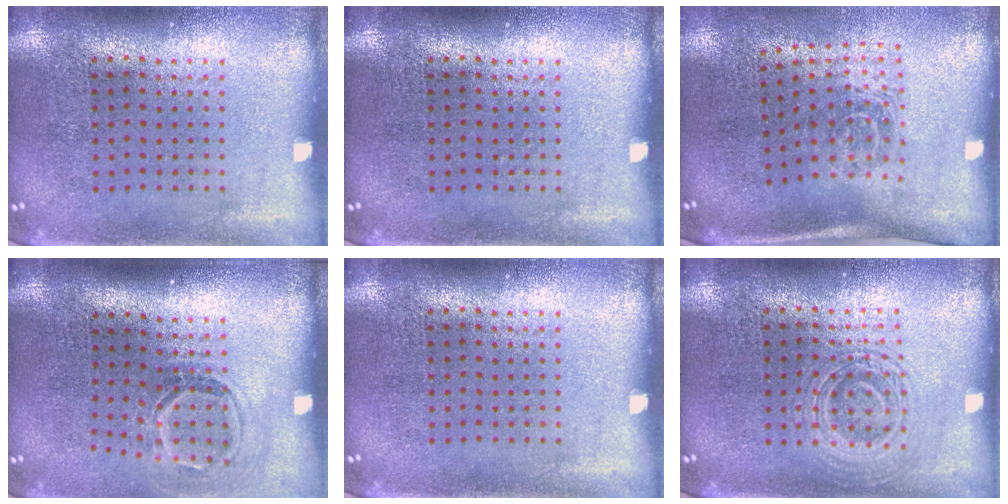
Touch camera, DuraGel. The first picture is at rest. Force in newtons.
{"total": 0.0}
{"total": 1.7, "press": 1.2, "slide": 1.2}
{"total": 1.7, "press": 1.2, "slide": 1.1}
{"total": 0.0}
{"total": 2.9, "press": 2.8, "slide": 0.6}